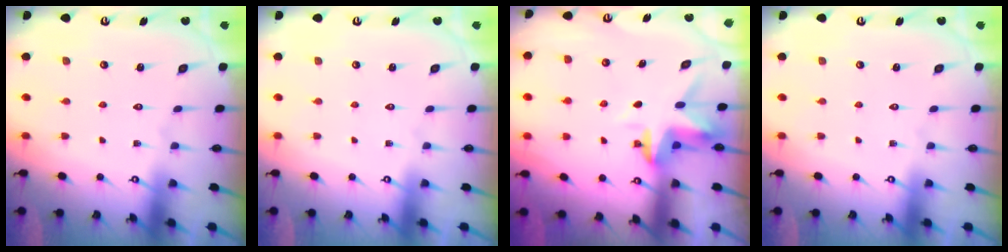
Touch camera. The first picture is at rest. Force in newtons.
{"total": 0.0}
{"total": 3.5, "press": 3.5, "slide": 0.2}
{"total": 0.0}